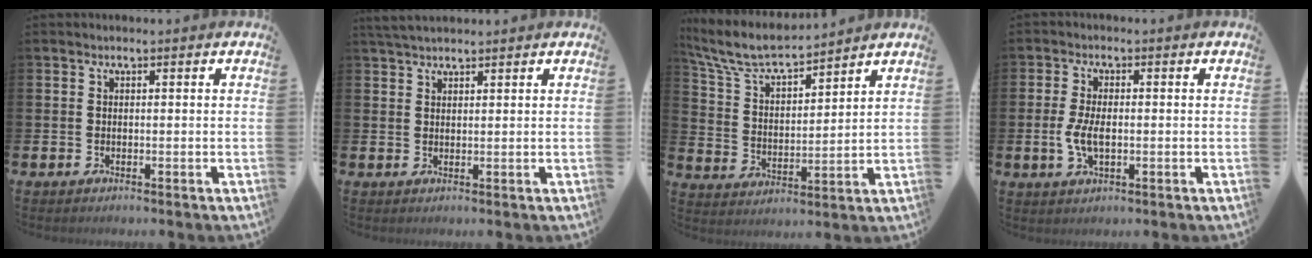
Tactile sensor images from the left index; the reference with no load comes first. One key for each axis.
{"total": 2.7, "fx": 2.4, "fy": 0.6, "fz": 0.8, "tx": -0.020, "ty": -0.003, "tz": 0.046}
{"total": 7.6, "fx": 7.0, "fy": 1.3, "fz": 2.7, "tx": -0.087, "ty": -0.044, "tz": 0.122}
{"total": 4.2, "fx": -0.4, "fy": 2.1, "fz": 3.6, "tx": -0.074, "ty": 0.003, "tz": -0.009}